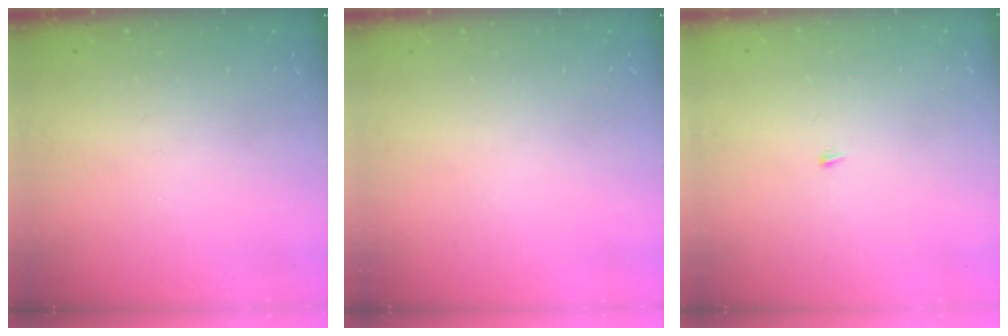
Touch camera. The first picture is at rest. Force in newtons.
{"total": 0.0}
{"total": 3.3, "press": 3.3, "slide": 0.2}